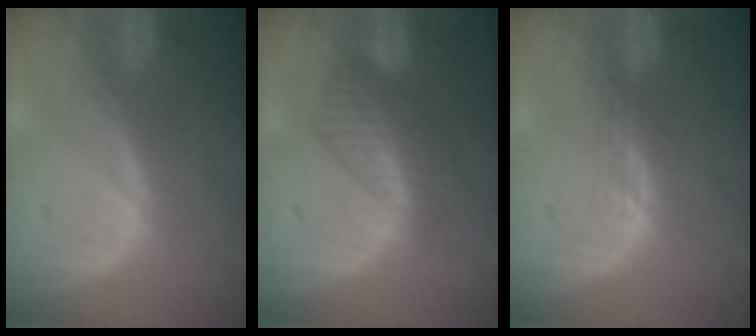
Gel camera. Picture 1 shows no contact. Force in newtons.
{"total": 7.0, "press": 6.1, "slide": 3.5}
{"total": 1.8, "press": 1.3, "slide": 1.2}